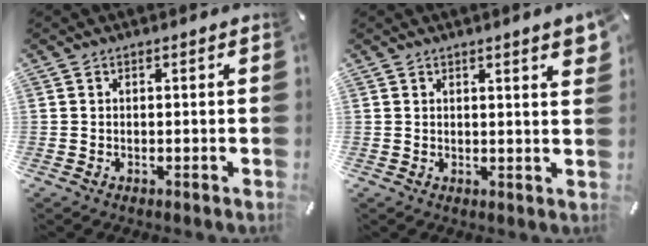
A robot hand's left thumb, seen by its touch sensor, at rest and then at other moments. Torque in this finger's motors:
{"motor_torque": [0.28, -0.23, 0.20, 0.20, 0.03]}